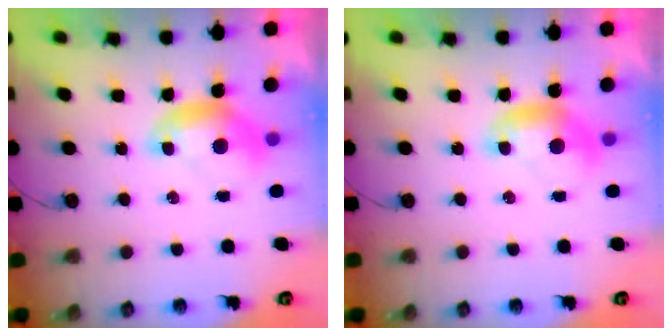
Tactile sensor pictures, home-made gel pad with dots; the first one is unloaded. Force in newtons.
{"total": 0.0}